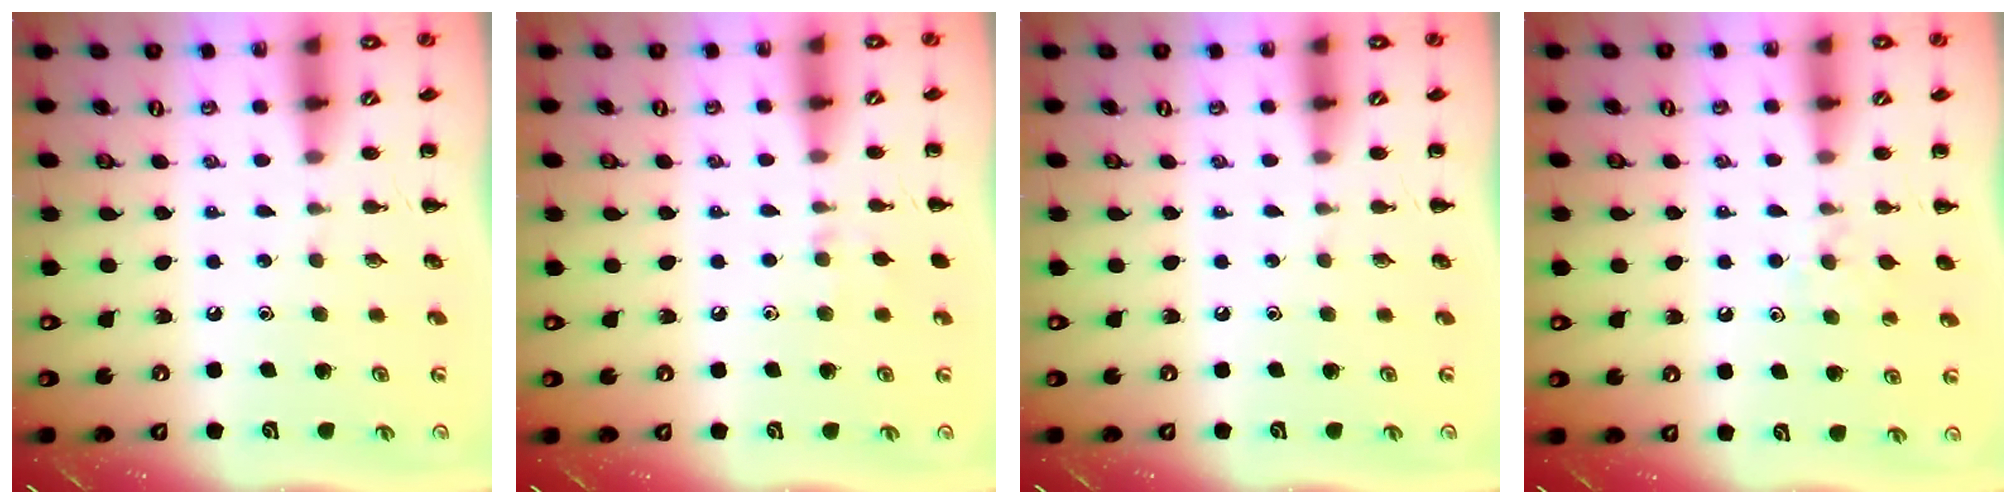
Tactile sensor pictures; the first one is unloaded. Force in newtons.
{"total": 4.8, "press": 4.6, "slide": 1.6}
{"total": 0.0}
{"total": 4.8, "press": 4.5, "slide": 1.7}